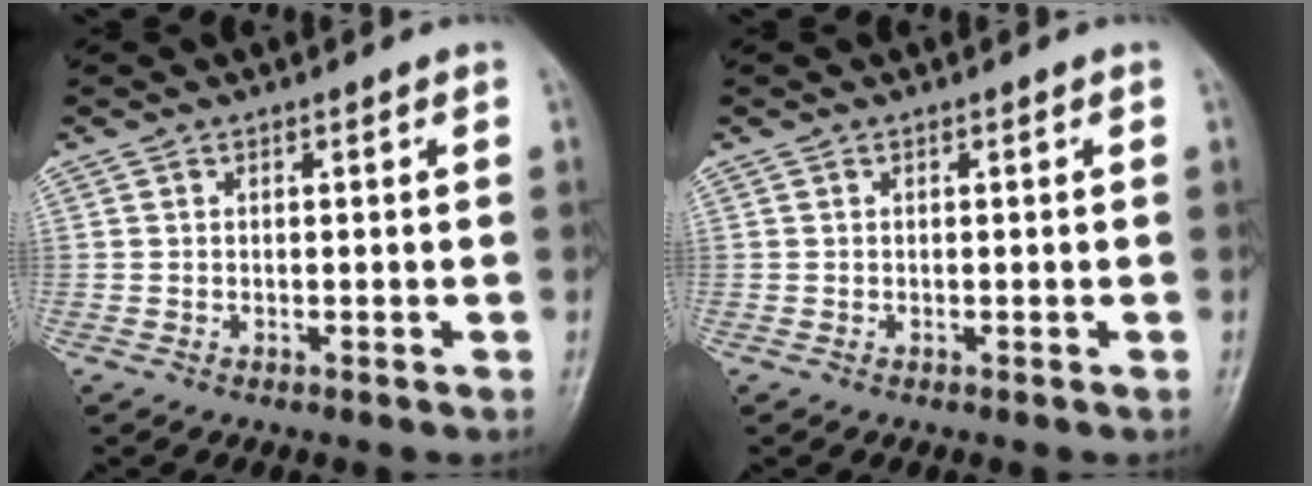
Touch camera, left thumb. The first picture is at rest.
{"total": 0.0}